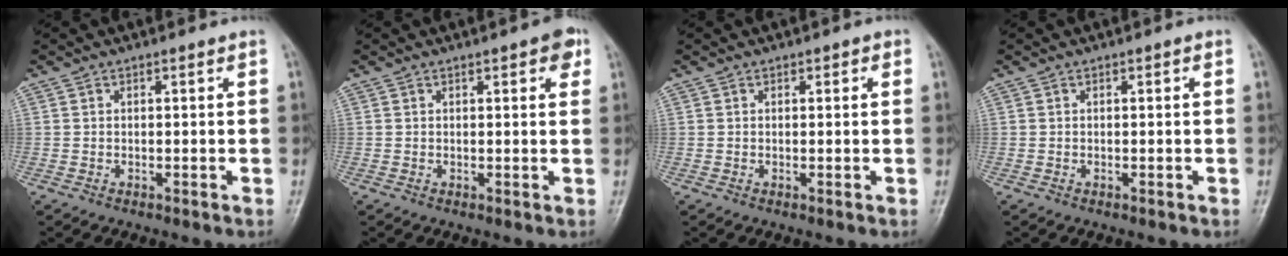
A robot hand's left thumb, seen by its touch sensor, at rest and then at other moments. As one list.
[{"total": 3.3, "force": [1.7, 1.3, 2.6], "torque": [-0.015, -0.002, 0.015]}, {"total": 0.7, "force": [0.4, 0.6, 0.3], "torque": [0.013, -0.001, 0.002]}, {"total": 0.0}]